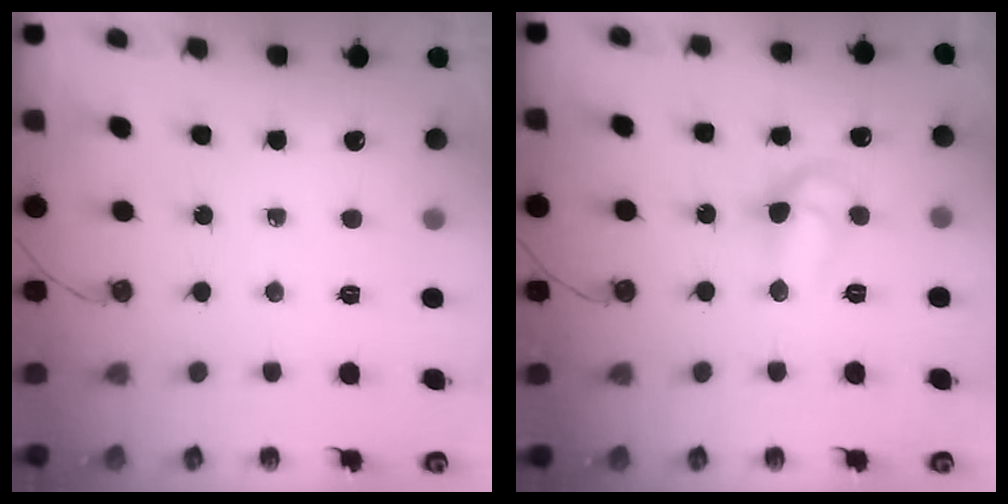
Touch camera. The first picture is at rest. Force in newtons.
{"total": 9.8, "press": 9.8, "slide": 0.7}